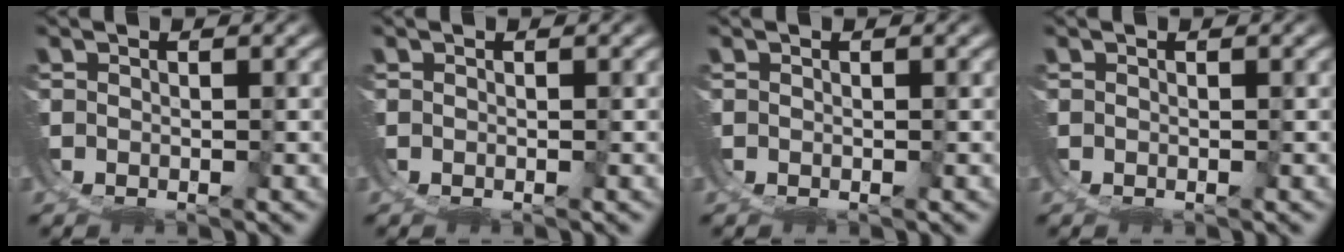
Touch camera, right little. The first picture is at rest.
{"total": 0.0}
{"total": 0.0}
{"total": 0.0}